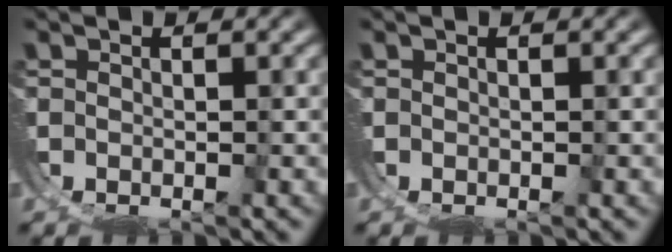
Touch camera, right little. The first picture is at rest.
{"total": 0.0}